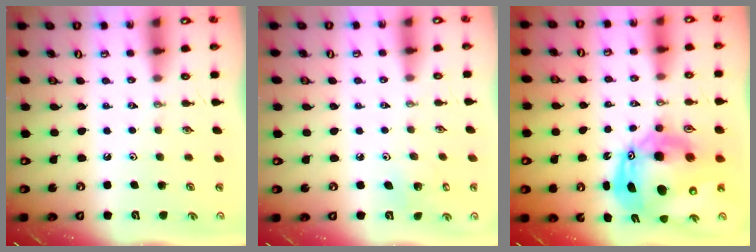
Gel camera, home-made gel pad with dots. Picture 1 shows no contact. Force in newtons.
{"total": 5.0, "press": 5.0, "slide": 0.5}
{"total": 18.2, "press": 18.0, "slide": 2.6}